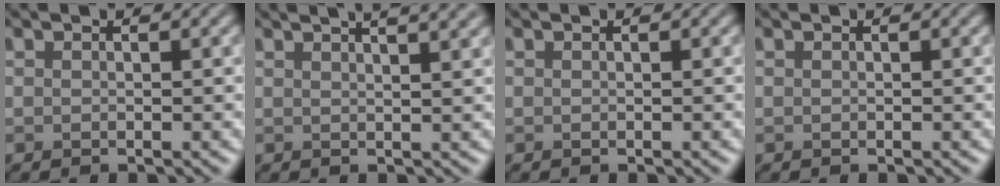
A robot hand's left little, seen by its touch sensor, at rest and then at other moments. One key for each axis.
{"total": 8.0, "fx": 5.3, "fy": 3.4, "fz": 5.0, "tx": -0.021, "ty": 0.057, "tz": 0.031}
{"total": 0.0}
{"total": 0.0}